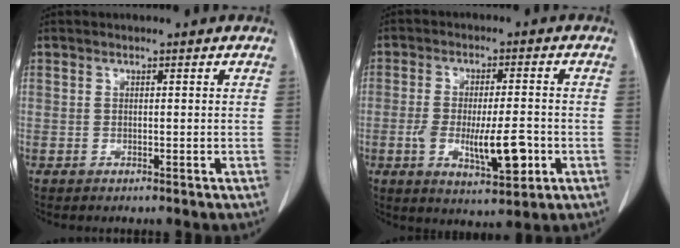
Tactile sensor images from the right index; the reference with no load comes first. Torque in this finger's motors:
{"motor_torque": [0.36, -0.09, 0.26, 0.13]}